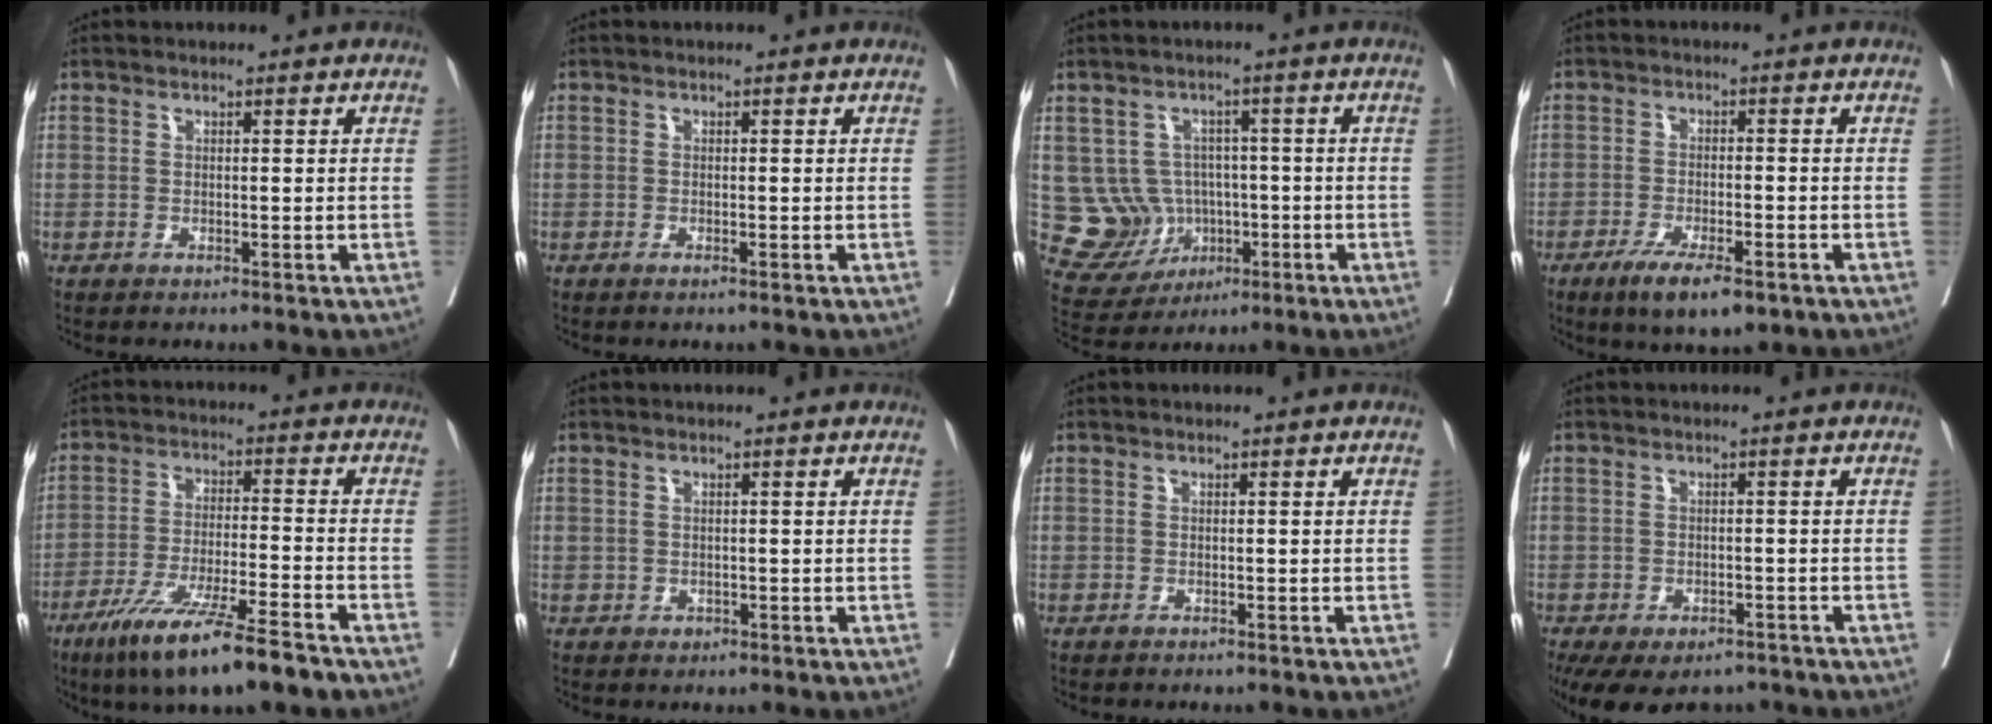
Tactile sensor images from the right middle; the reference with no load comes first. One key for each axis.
{"total": 0.6, "fx": -0.4, "fy": 0.0, "fz": 0.5, "tx": -0.008, "ty": -0.002, "tz": -0.006}
{"total": 8.2, "fx": -0.8, "fy": 7.8, "fz": 2.3, "tx": -0.040, "ty": 0.021, "tz": 0.003}
{"total": 7.6, "fx": -4.8, "fy": 2.0, "fz": 5.5, "tx": -0.090, "ty": -0.012, "tz": -0.075}
{"total": 13.6, "fx": -9.4, "fy": 0.8, "fz": 9.8, "tx": -0.175, "ty": -0.038, "tz": -0.163}
{"total": 0.7, "fx": -0.1, "fy": 0.6, "fz": 0.2, "tx": -0.003, "ty": 0.001, "tz": 0.002}
{"total": 1.1, "fx": -1.0, "fy": 0.1, "fz": 0.4, "tx": -0.004, "ty": -0.001, "tz": -0.015}
{"total": 13.5, "fx": -9.3, "fy": 7.7, "fz": 6.0, "tx": -0.148, "ty": -0.014, "tz": -0.117}